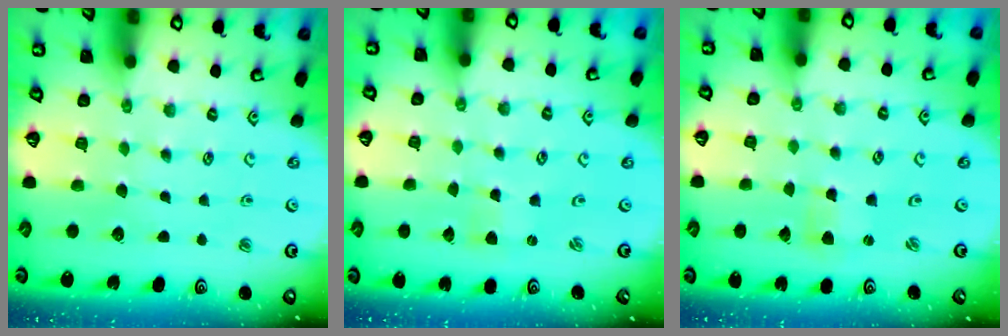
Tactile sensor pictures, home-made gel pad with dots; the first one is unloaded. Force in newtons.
{"total": 0.0}
{"total": 0.7, "press": 0.7, "slide": 0.1}